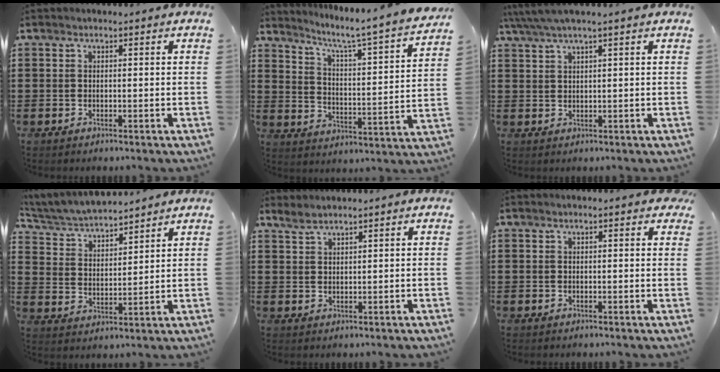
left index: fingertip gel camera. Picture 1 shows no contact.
{"total": 4.7, "force": [3.9, -1.0, 2.5], "torque": [-0.069, -0.045, 0.049]}
{"total": 2.6, "force": [1.5, -0.1, 2.1], "torque": [-0.043, 0.002, 0.027]}
{"total": 4.8, "force": [4.6, 0.4, 1.2], "torque": [-0.045, -0.029, 0.077]}
{"total": 1.8, "force": [1.7, 0.1, 0.6], "torque": [-0.016, 0.001, 0.034]}
{"total": 1.2, "force": [0.8, 0.0, 0.9], "torque": [-0.018, 0.001, 0.014]}